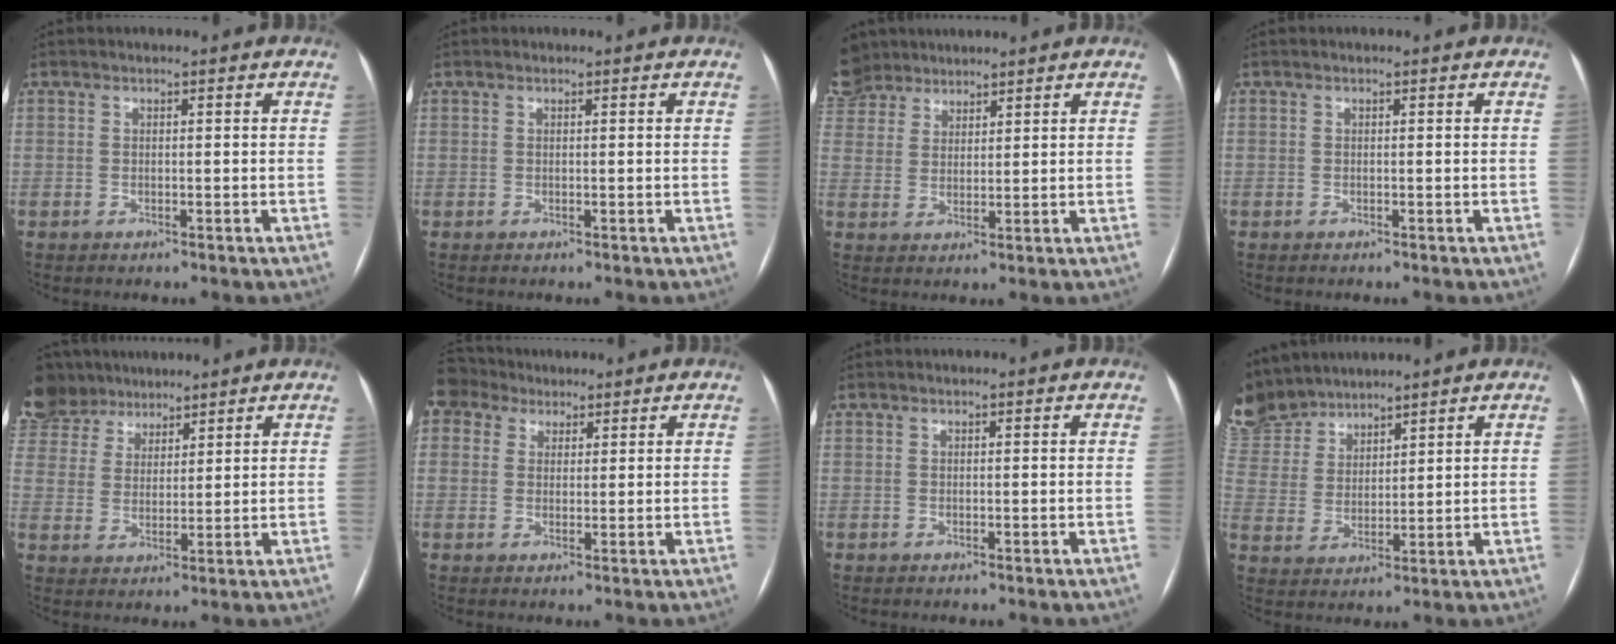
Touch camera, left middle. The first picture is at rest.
{"total": 0.0}
{"total": 7.3, "force": [6.5, 3.1, 1.0], "torque": [-0.040, 0.014, 0.137]}
{"total": 0.0}
{"total": 12.5, "force": [10.4, 5.8, 3.8], "torque": [-0.106, 0.037, 0.202]}
{"total": 2.8, "force": [2.5, 1.1, -0.6], "torque": [0.005, 0.014, 0.053]}
{"total": 0.0}
{"total": 11.0, "force": [10.5, 2.3, 2.3], "torque": [-0.077, 0.007, 0.228]}